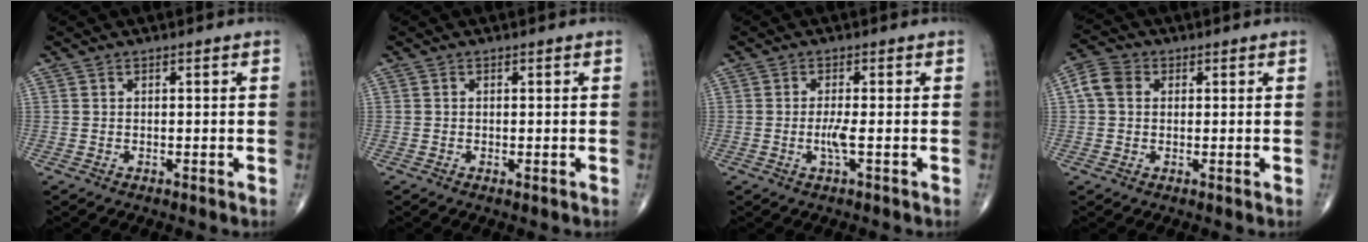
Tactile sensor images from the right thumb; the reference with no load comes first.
{"total": 0.5, "force": [-0.2, 0.1, 0.5], "torque": [-0.011, -0.003, -0.004]}
{"total": 2.6, "force": [-0.6, 0.2, 2.5], "torque": [-0.057, -0.004, -0.015]}
{"total": 5.0, "force": [0.9, 4.0, 2.9], "torque": [-0.056, 0.014, 0.010]}